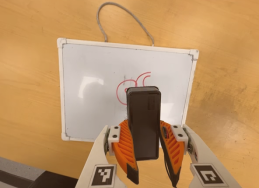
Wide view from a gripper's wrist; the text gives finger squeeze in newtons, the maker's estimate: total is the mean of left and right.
{"total": 10.8, "left": 9.5, "right": 12.1}